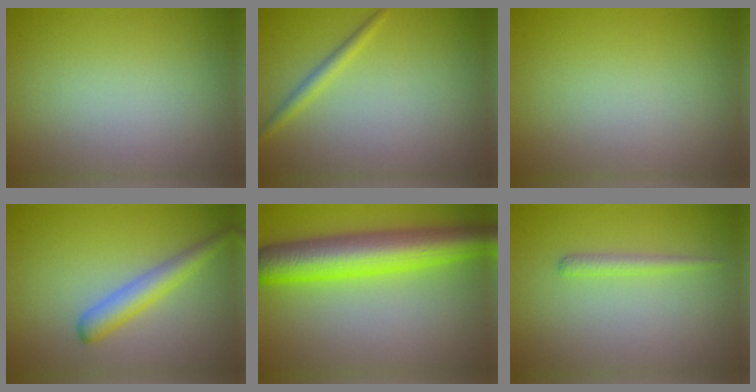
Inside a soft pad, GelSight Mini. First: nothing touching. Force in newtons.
{"total": 1.4, "press": 1.4, "slide": 0.1}
{"total": 0.0}
{"total": 3.1, "press": 3.1, "slide": 0.1}
{"total": 8.8, "press": 8.8, "slide": 0.3}
{"total": 1.3, "press": 1.3, "slide": 0.0}